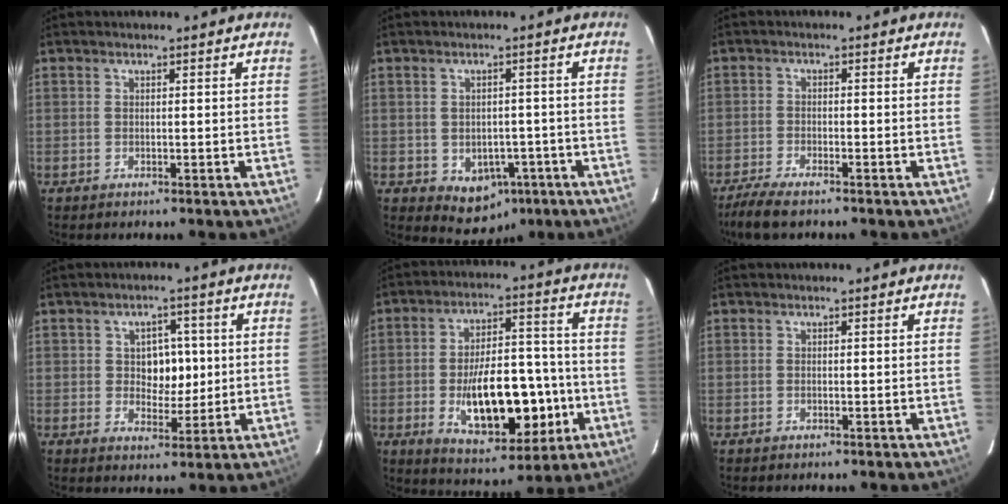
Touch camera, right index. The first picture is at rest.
{"total": 6.4, "force": [-2.5, 4.8, 3.3], "torque": [-0.039, 0.005, -0.023]}
{"total": 6.2, "force": [-4.9, 1.0, 3.5], "torque": [-0.065, -0.014, -0.083]}
{"total": 5.5, "force": [0.7, 3.7, 3.9], "torque": [-0.050, 0.010, 0.017]}
{"total": 16.6, "force": [-4.1, 7.1, 14.4], "torque": [-0.228, 0.015, -0.052]}
{"total": 0.0}